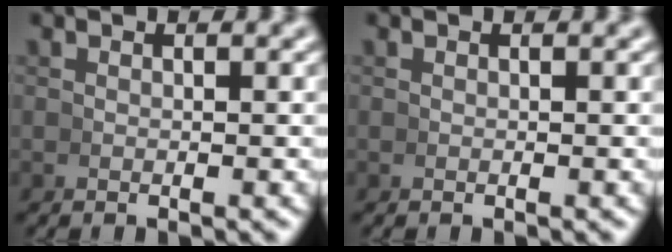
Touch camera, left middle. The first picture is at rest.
{"total": 0.0}